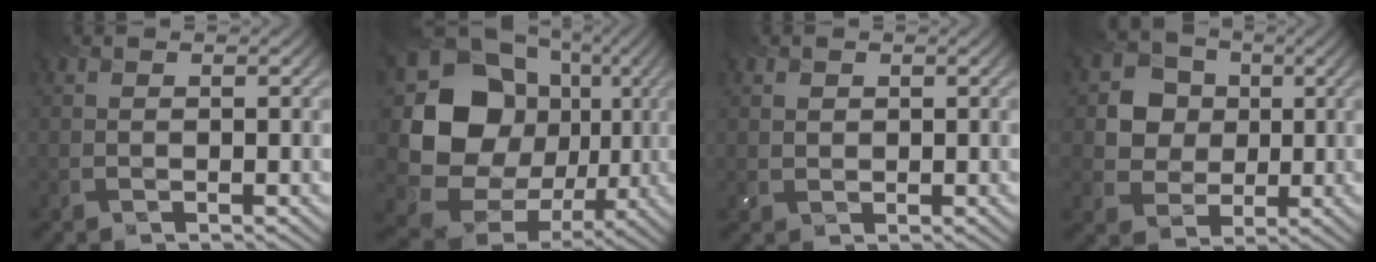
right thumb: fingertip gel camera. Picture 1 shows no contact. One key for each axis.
{"total": 18.9, "fx": 1.4, "fy": 16.1, "fz": 9.9, "tx": -0.223, "ty": -0.023, "tz": 0.035}
{"total": 1.2, "fx": 0.5, "fy": 1.0, "fz": 0.3, "tx": -0.012, "ty": -0.002, "tz": 0.012}
{"total": 6.6, "fx": 1.0, "fy": 5.8, "fz": 2.9, "tx": -0.072, "ty": 0.006, "tz": 0.003}